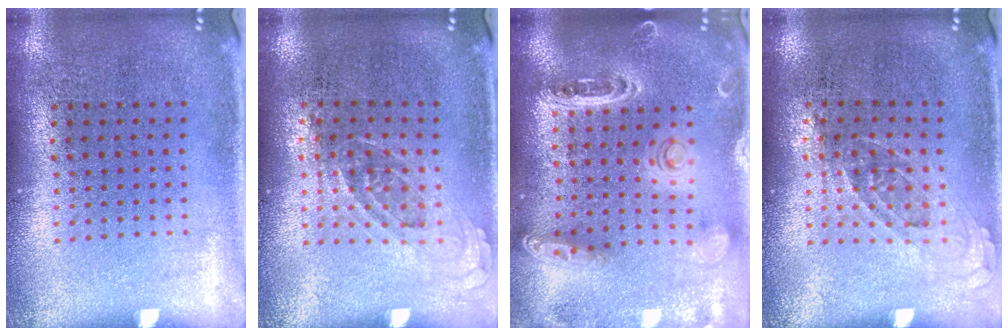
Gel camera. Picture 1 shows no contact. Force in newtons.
{"total": 0.7, "press": 0.6, "slide": 0.3}
{"total": 1.5, "press": 1.5, "slide": 0.1}
{"total": 0.7, "press": 0.7, "slide": 0.3}